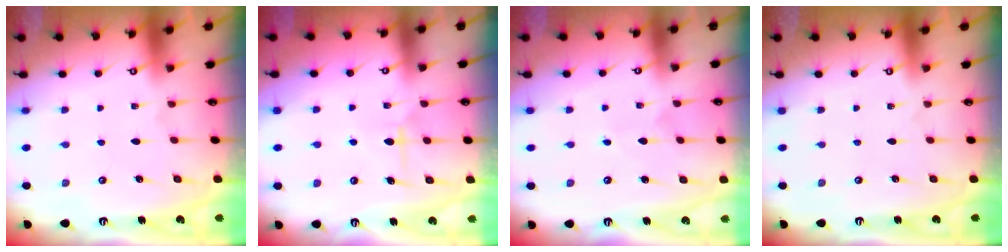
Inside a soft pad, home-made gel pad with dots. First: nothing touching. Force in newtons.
{"total": 6.7, "press": 6.7, "slide": 0.4}
{"total": 3.8, "press": 3.8, "slide": 0.3}
{"total": 0.0}